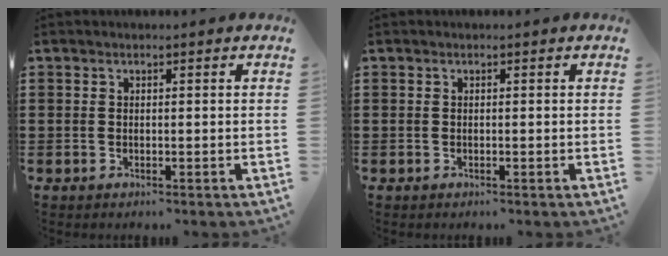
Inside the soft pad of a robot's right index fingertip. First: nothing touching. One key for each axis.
{"total": 0.0}